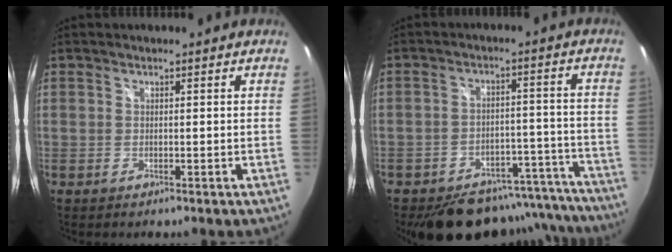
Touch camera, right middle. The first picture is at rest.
{"total": 20.0, "force": [-17.9, 7.2, 5.1], "torque": [-0.087, 0.047, -0.215]}